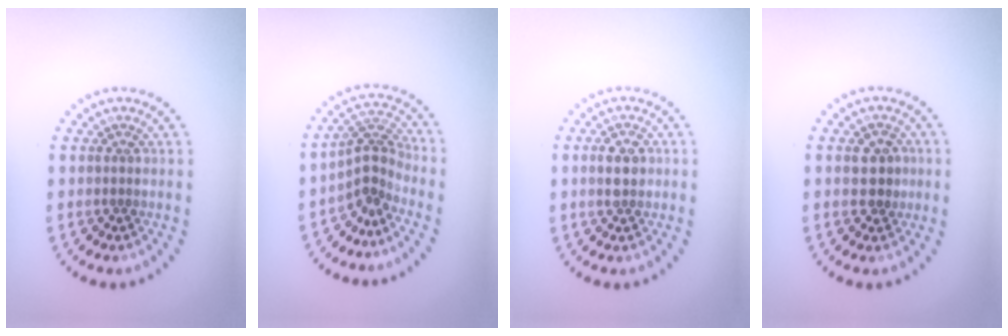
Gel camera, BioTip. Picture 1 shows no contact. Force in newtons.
{"total": 3.0, "press": 2.0, "slide": 2.2}
{"total": 2.1, "press": 2.1, "slide": 0.3}
{"total": 2.5, "press": 2.5, "slide": 0.3}